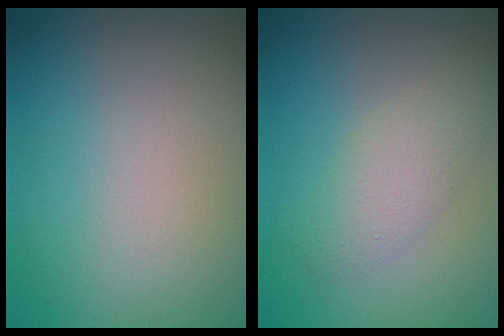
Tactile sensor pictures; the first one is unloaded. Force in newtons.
{"total": 2.7, "press": 2.7, "slide": 0.2}